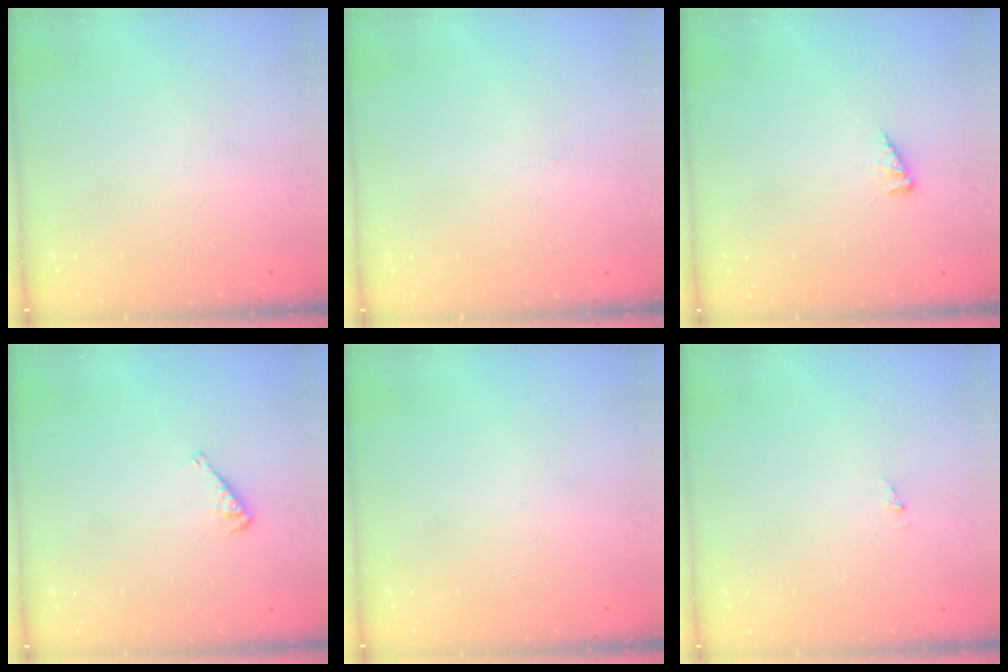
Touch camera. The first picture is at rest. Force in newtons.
{"total": 0.0}
{"total": 3.0, "press": 3.0, "slide": 0.3}
{"total": 4.2, "press": 4.2, "slide": 0.1}
{"total": 0.0}
{"total": 0.7, "press": 0.7, "slide": 0.0}